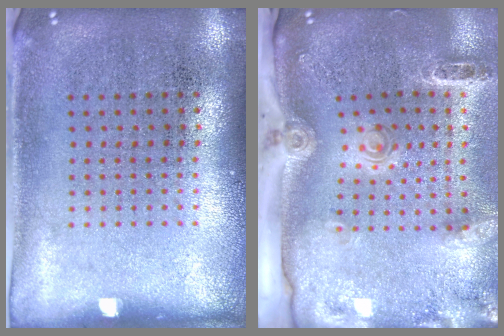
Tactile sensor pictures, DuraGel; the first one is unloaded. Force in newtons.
{"total": 2.9, "press": 2.0, "slide": 2.1}